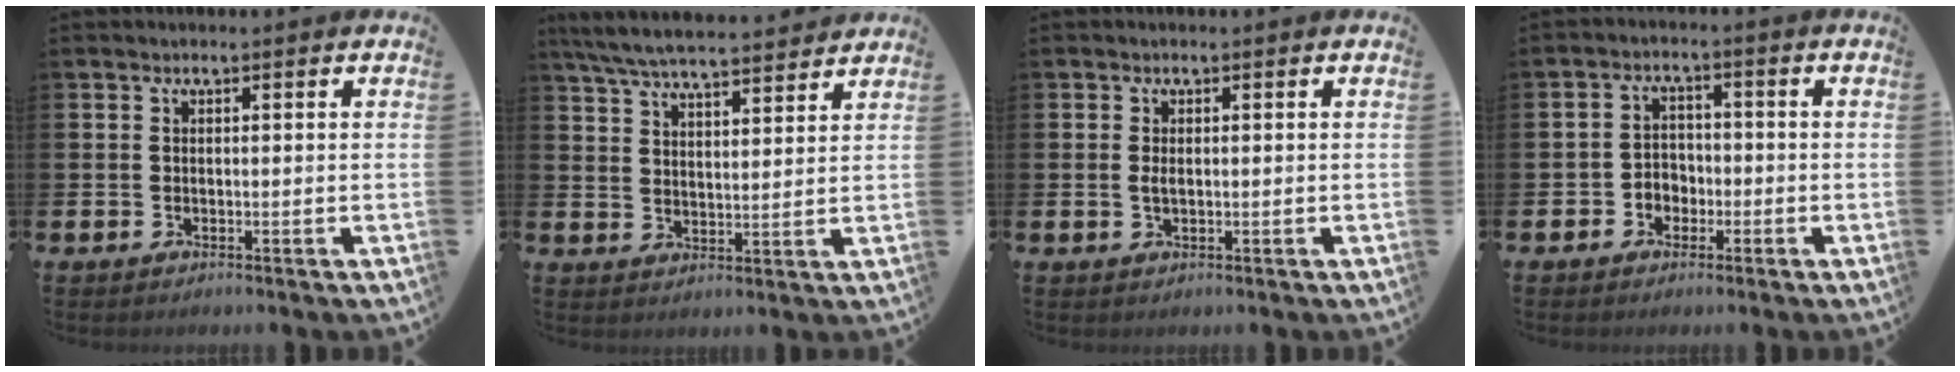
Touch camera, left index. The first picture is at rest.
{"total": 6.7, "force": [6.4, 0.6, 1.6], "torque": [-0.056, -0.034, 0.116]}
{"total": 1.0, "force": [0.1, 0.5, 0.9], "torque": [-0.017, 0.004, -0.001]}
{"total": 2.8, "force": [-1.6, 2.2, 0.8], "torque": [-0.019, 0.007, -0.036]}